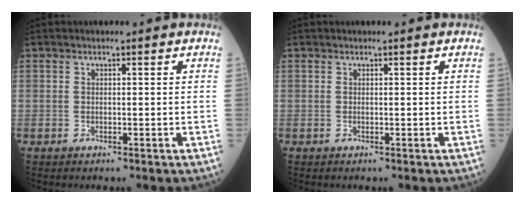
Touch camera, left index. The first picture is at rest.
{"total": 0.0}